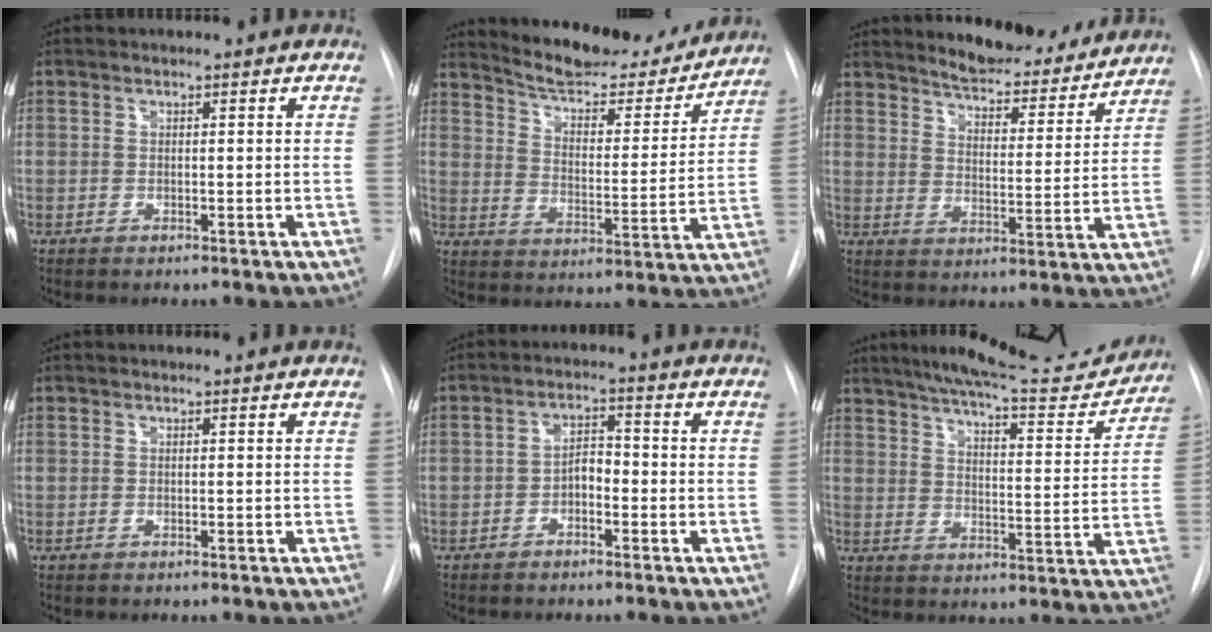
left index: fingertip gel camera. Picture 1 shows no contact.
{"total": 19.3, "force": [17.8, 4.3, 6.3], "torque": [-0.087, -0.017, 0.247]}
{"total": 15.7, "force": [14.6, 3.5, 4.6], "torque": [-0.051, -0.021, 0.192]}
{"total": 0.0}
{"total": 3.1, "force": [-1.4, 1.6, 2.3], "torque": [-0.037, 0.012, -0.027]}
{"total": 19.3, "force": [17.8, 2.6, 7.1], "torque": [-0.105, -0.033, 0.231]}